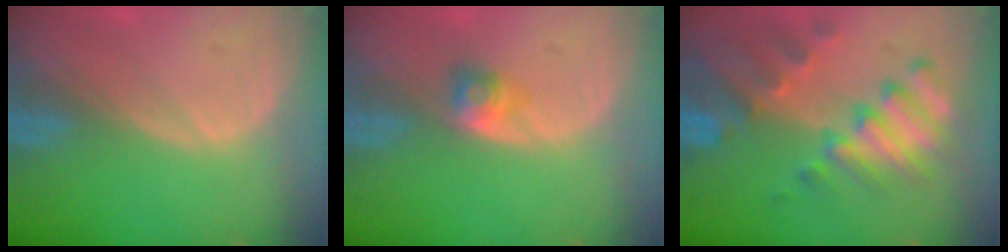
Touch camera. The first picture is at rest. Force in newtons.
{"total": 2.7, "press": 2.4, "slide": 1.1}
{"total": 10.3, "press": 9.0, "slide": 5.2}